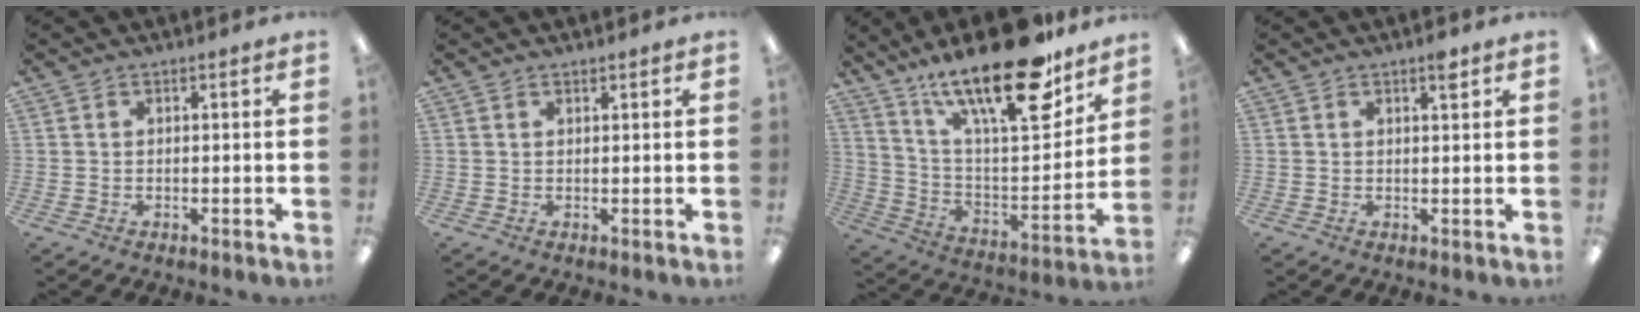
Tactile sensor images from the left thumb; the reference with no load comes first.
{"total": 0.6, "force": [0.6, 0.1, 0.1], "torque": [-0.003, 0.001, 0.011]}
{"total": 25.9, "force": [17.7, 7.7, 17.3], "torque": [-0.271, -0.109, 0.293]}
{"total": 2.6, "force": [1.8, 0.7, 1.8], "torque": [-0.016, -0.008, 0.026]}